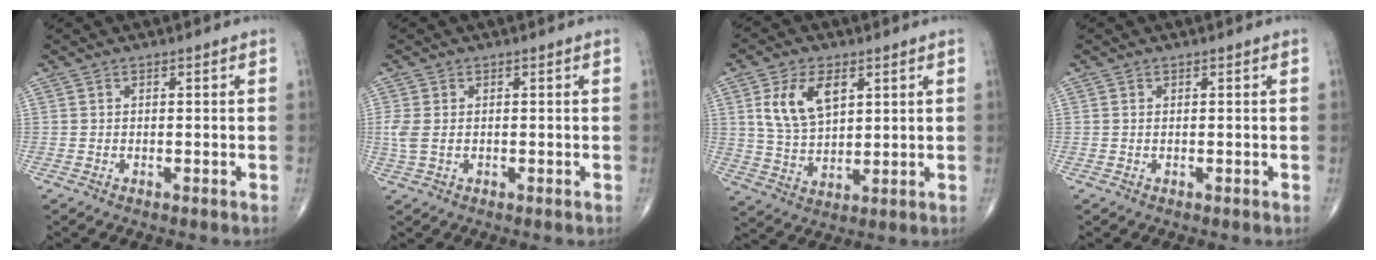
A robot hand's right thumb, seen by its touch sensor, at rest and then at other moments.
{"total": 3.2, "force": [0.0, 2.1, 2.4], "torque": [-0.076, 0.000, 0.000]}
{"total": 10.5, "force": [3.9, 6.1, 7.7], "torque": [-0.133, -0.011, 0.079]}
{"total": 0.0}